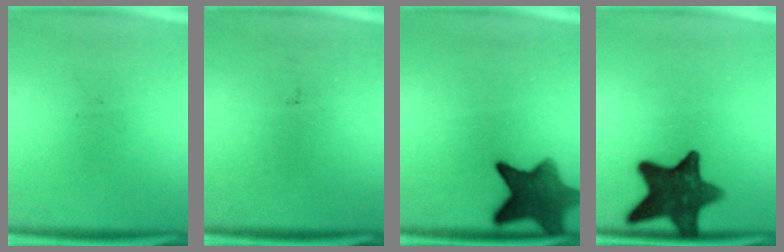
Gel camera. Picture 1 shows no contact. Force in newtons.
{"total": 0.0}
{"total": 9.5}
{"total": 12.7}